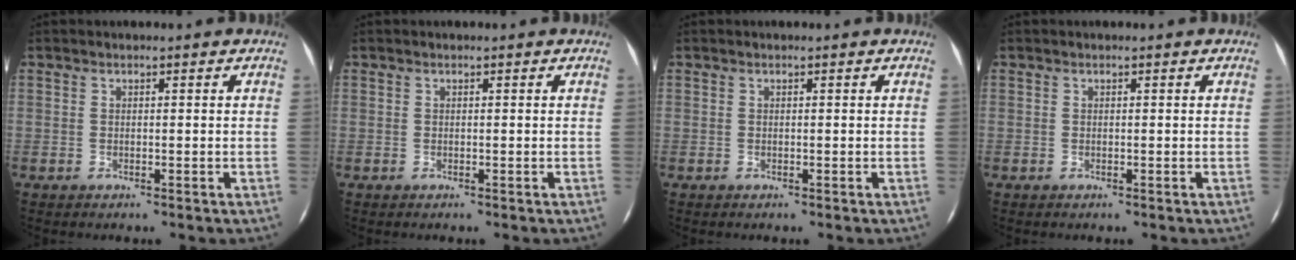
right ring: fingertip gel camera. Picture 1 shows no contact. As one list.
[{"total": 0.0}, {"total": 0.0}, {"total": 0.0}]